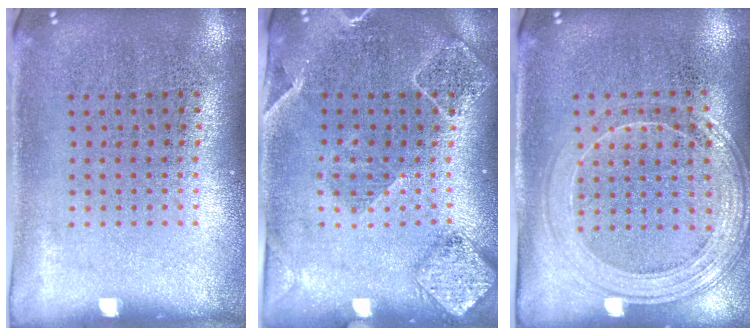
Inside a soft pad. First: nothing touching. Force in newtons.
{"total": 1.8, "press": 1.7, "slide": 0.5}
{"total": 1.5, "press": 1.4, "slide": 0.3}